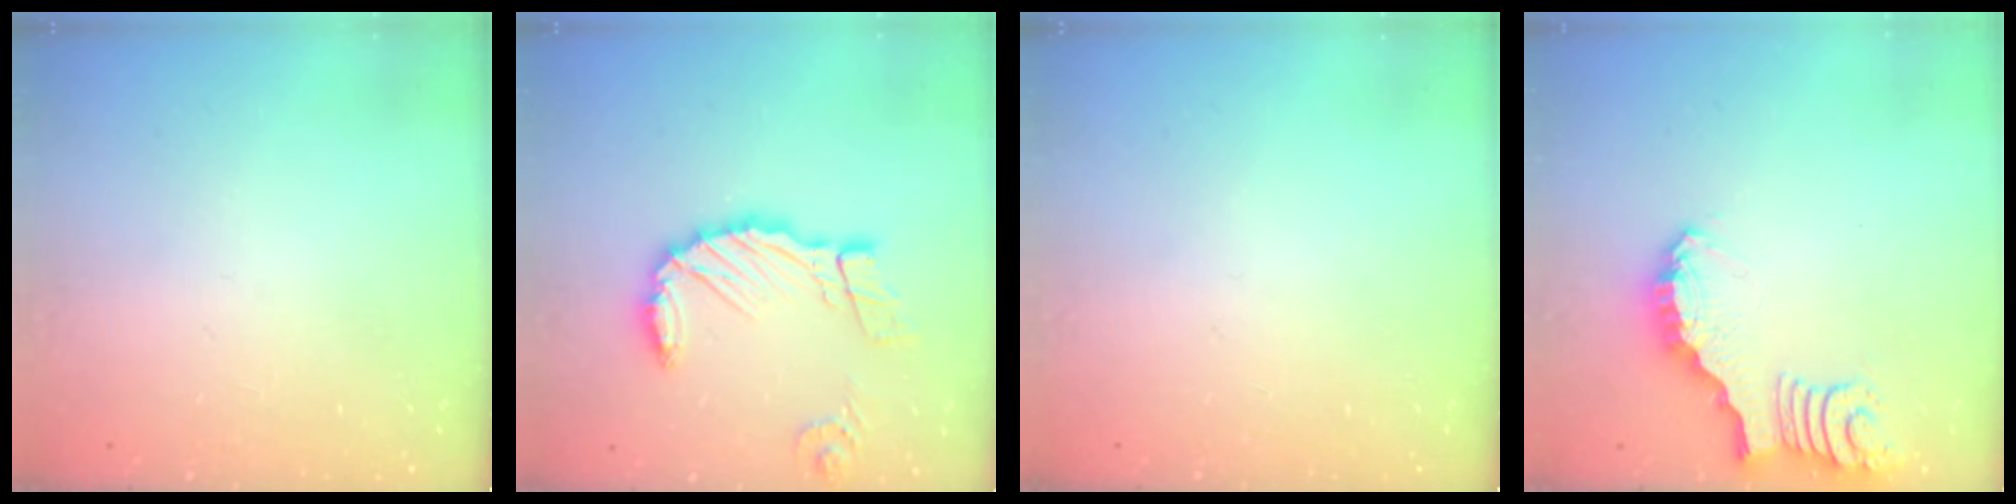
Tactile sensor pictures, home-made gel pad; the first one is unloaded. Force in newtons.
{"total": 12.8, "press": 12.7, "slide": 1.6}
{"total": 0.0}
{"total": 2.7, "press": 2.7, "slide": 0.2}